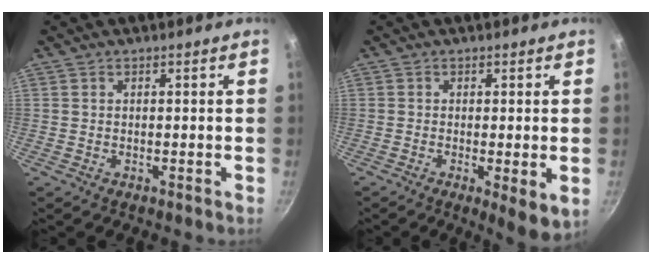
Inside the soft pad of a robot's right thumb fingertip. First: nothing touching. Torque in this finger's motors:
{"motor_torque": [-0.32, 0.08, -0.19, -0.08, 0.04]}